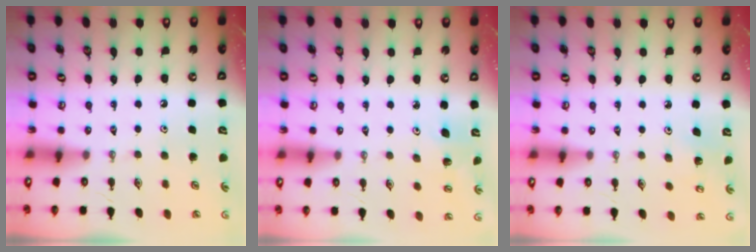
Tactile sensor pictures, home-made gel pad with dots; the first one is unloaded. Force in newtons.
{"total": 3.0, "press": 2.2, "slide": 2.0}
{"total": 2.0, "press": 2.0, "slide": 0.2}